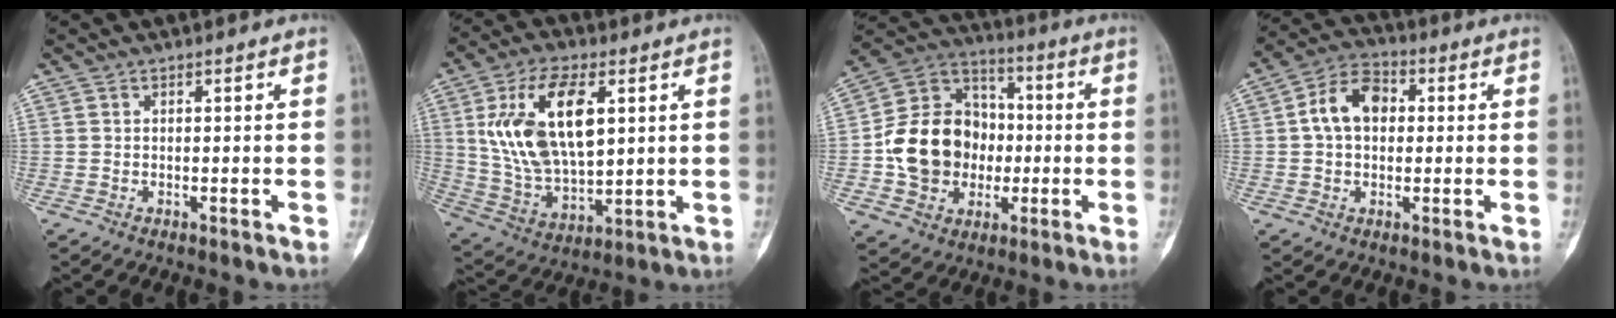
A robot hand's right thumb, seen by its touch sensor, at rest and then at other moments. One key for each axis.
{"total": 18.4, "fx": 5.1, "fy": 9.2, "fz": 15.1, "tx": -0.274, "ty": -0.013, "tz": 0.103}
{"total": 17.9, "fx": -1.8, "fy": 14.9, "fz": 9.8, "tx": -0.136, "ty": 0.034, "tz": -0.028}
{"total": 9.4, "fx": 1.2, "fy": 6.5, "fz": 6.7, "tx": -0.104, "ty": 0.022, "tz": 0.014}